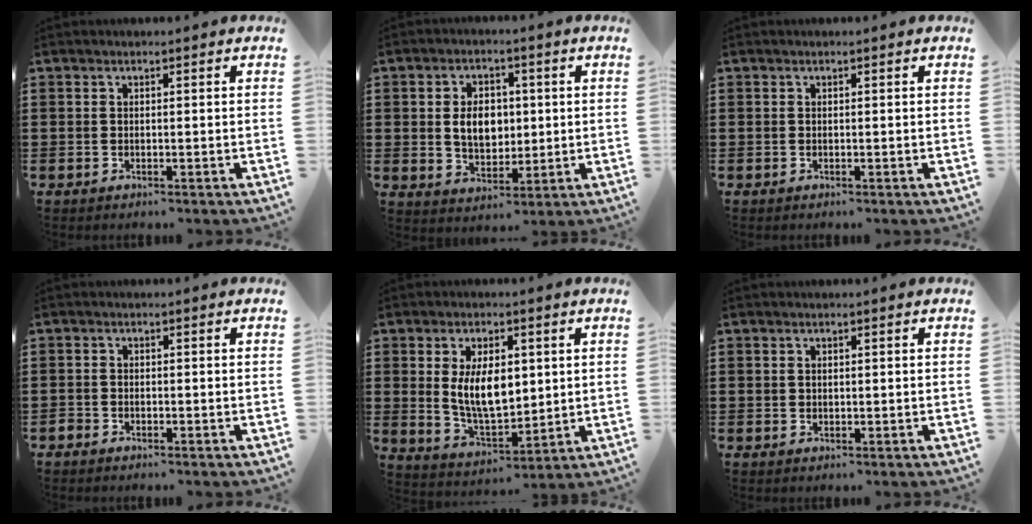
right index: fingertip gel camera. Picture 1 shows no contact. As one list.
[{"total": 6.2, "force": [0.5, 4.5, 4.2], "torque": [-0.077, 0.009, 0.003]}, {"total": 0.0}, {"total": 1.0, "force": [-0.9, 0.5, 0.1], "torque": [-0.005, 0.002, -0.020]}, {"total": 9.2, "force": [1.5, 4.9, 7.6], "torque": [-0.149, 0.002, 0.023]}, {"total": 0.7, "force": [0.3, 0.6, 0.3], "torque": [-0.008, 0.004, 0.006]}]